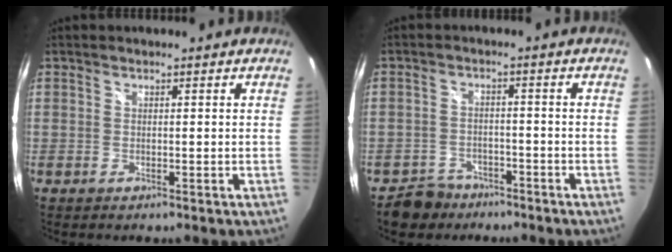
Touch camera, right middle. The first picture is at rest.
{"total": 5.6, "force": [-4.3, 3.6, 0.6], "torque": [-0.029, 0.012, -0.068]}